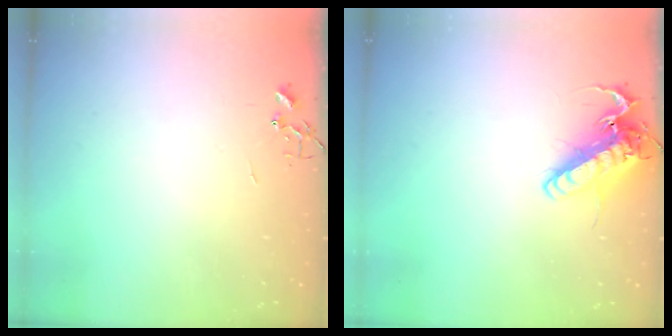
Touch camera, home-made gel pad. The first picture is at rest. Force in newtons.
{"total": 16.2, "press": 16.0, "slide": 2.5}